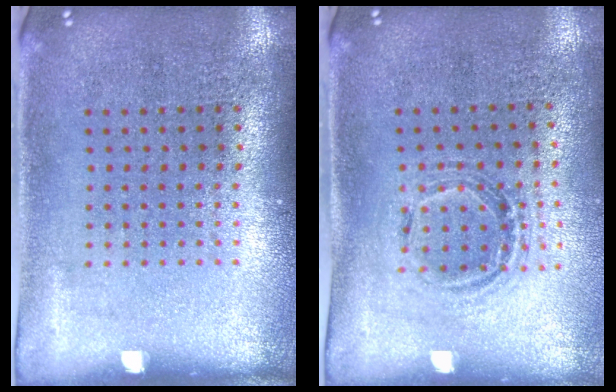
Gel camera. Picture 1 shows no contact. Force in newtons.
{"total": 1.0, "press": 1.0, "slide": 0.1}